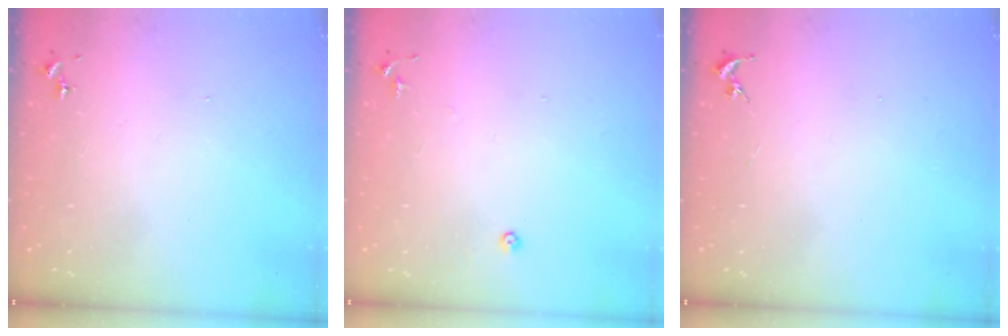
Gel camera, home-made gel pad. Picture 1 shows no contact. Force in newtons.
{"total": 5.5, "press": 5.5, "slide": 0.5}
{"total": 0.0}